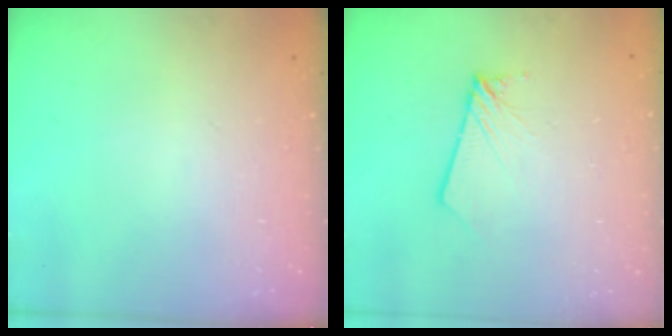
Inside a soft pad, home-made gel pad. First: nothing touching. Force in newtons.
{"total": 2.8, "press": 2.8, "slide": 0.3}